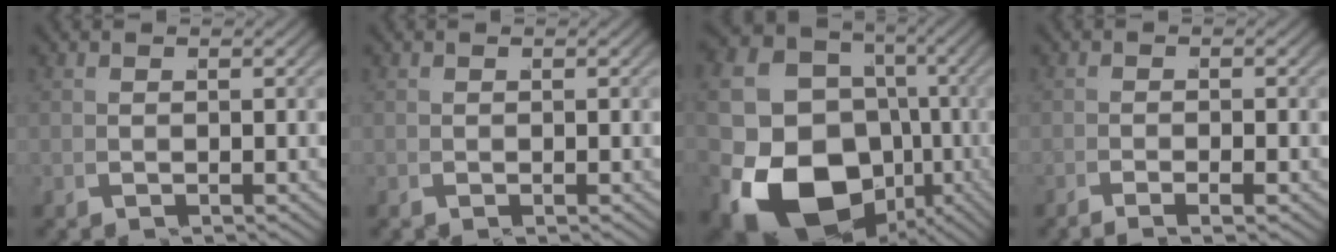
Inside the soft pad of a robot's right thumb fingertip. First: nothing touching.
{"total": 0.0}
{"total": 20.0, "force": [-3.9, 15.7, 11.8], "torque": [-0.251, -0.088, -0.034]}
{"total": 0.9, "force": [-0.6, -0.2, 0.7], "torque": [-0.004, 0.003, -0.015]}